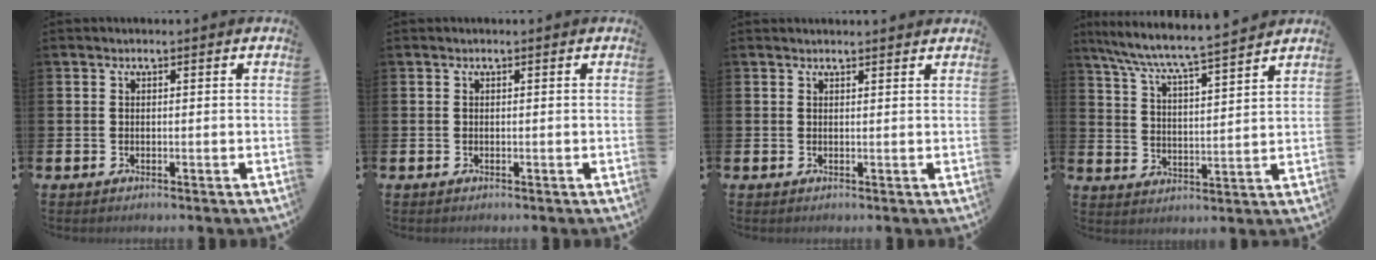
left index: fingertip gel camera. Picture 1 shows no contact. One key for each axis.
{"total": 0.0}
{"total": 0.9, "fx": 0.8, "fy": 0.0, "fz": 0.1, "tx": 0.007, "ty": -0.004, "tz": 0.013}
{"total": 7.2, "fx": 6.8, "fy": -0.1, "fz": 2.2, "tx": -0.075, "ty": -0.051, "tz": 0.116}